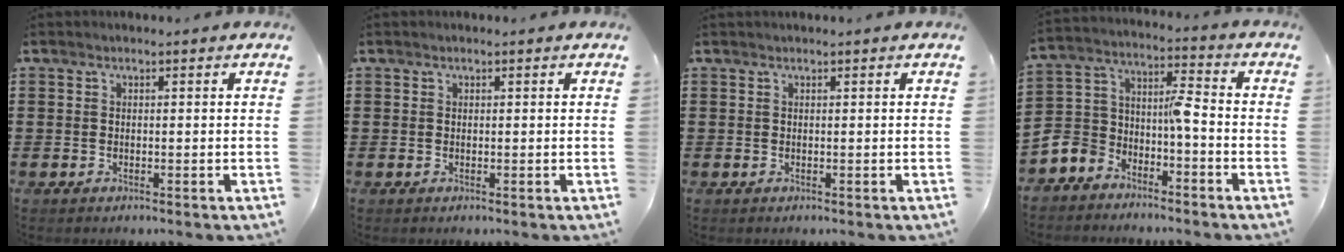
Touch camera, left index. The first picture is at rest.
{"total": 0.0}
{"total": 0.0}
{"total": 6.0, "force": [-4.3, 3.1, 2.7], "torque": [-0.075, -0.004, -0.093]}